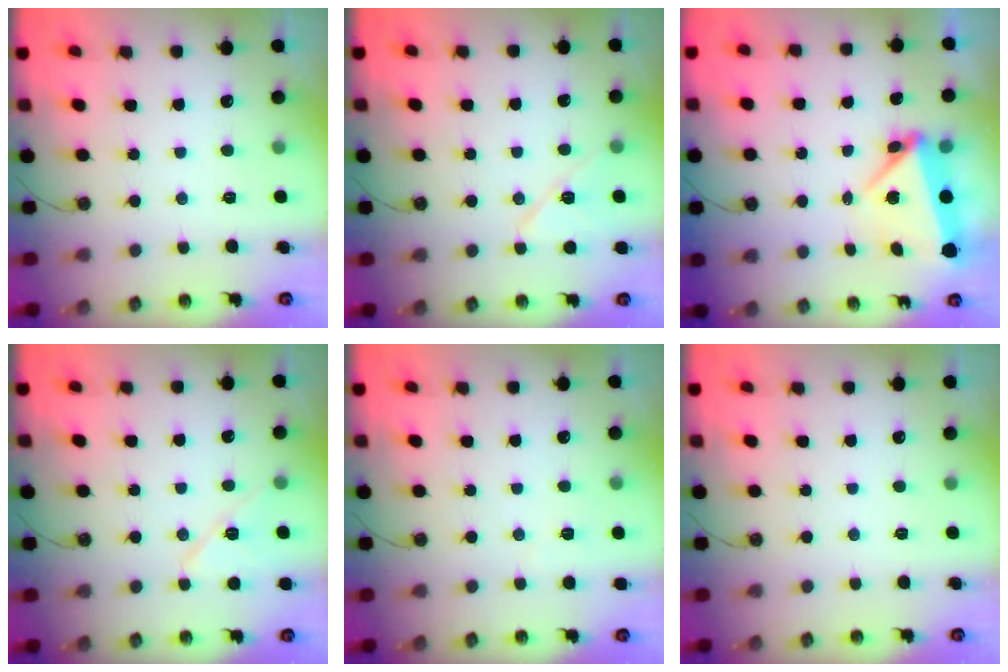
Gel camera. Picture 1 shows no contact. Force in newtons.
{"total": 9.1, "press": 9.1, "slide": 0.9}
{"total": 11.4, "press": 5.1, "slide": 10.2}
{"total": 9.1, "press": 9.1, "slide": 0.9}
{"total": 2.3, "press": 2.2, "slide": 0.5}
{"total": 0.0}